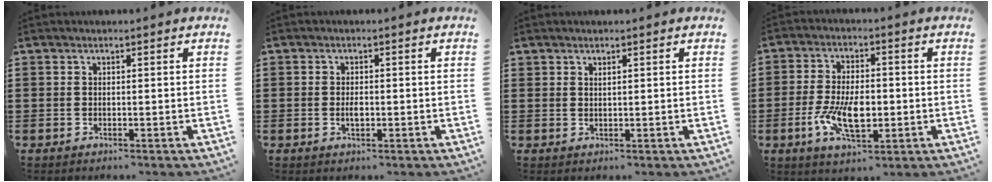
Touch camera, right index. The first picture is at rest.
{"total": 1.8, "force": [-0.3, 0.8, 1.6], "torque": [-0.030, 0.000, -0.005]}
{"total": 0.6, "force": [0.5, 0.2, 0.3], "torque": [-0.008, 0.000, 0.010]}
{"total": 8.7, "force": [-1.8, 4.1, 7.4], "torque": [-0.152, -0.006, -0.036]}